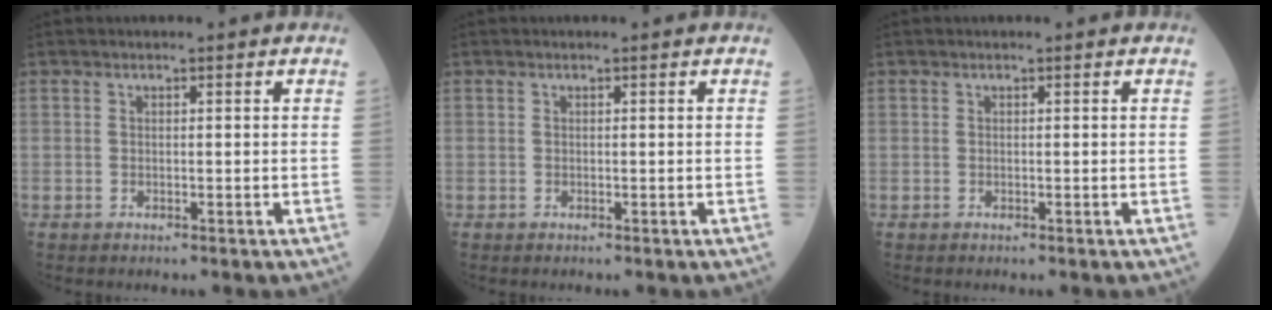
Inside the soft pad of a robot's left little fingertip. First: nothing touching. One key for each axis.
{"total": 0.0}
{"total": 0.0}